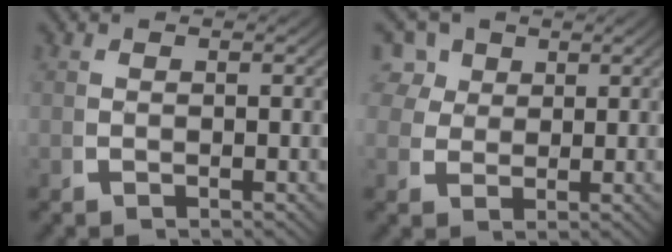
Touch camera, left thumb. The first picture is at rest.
{"total": 4.9, "force": [2.7, 3.7, 1.8], "torque": [-0.042, -0.008, 0.051]}